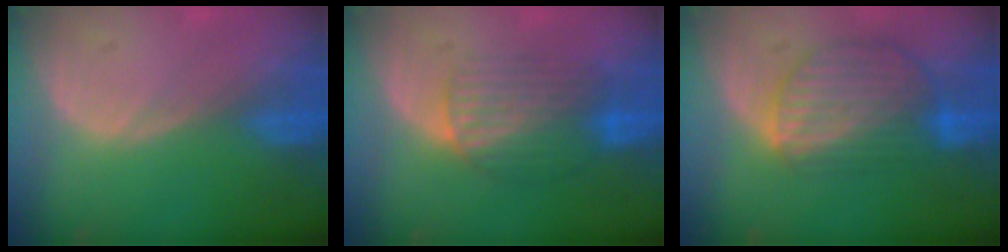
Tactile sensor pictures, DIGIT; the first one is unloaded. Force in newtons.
{"total": 6.5, "press": 6.4, "slide": 1.0}
{"total": 8.8, "press": 7.7, "slide": 4.3}